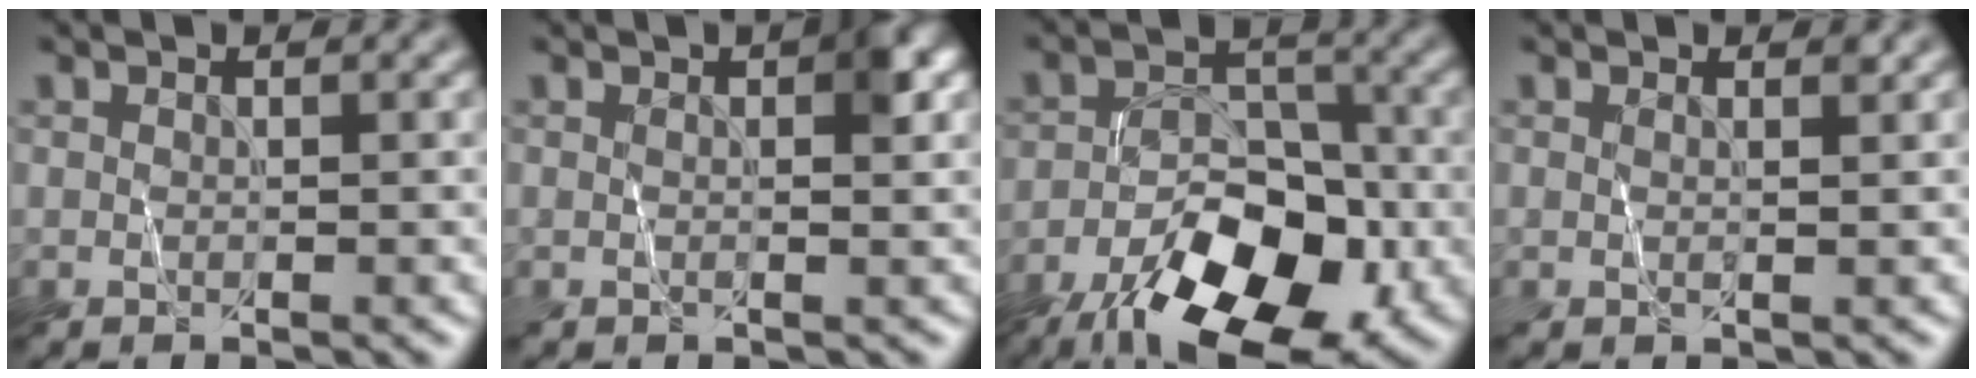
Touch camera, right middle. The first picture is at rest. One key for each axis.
{"total": 2.2, "fx": 0.5, "fy": 0.5, "fz": 2.1, "tx": -0.022, "ty": 0.005, "tz": 0.007}
{"total": 13.0, "fx": -7.3, "fy": 6.2, "fz": 8.8, "tx": -0.156, "ty": -0.010, "tz": -0.117}
{"total": 0.9, "fx": 0.5, "fy": 0.2, "fz": 0.7, "tx": -0.009, "ty": -0.002, "tz": 0.001}